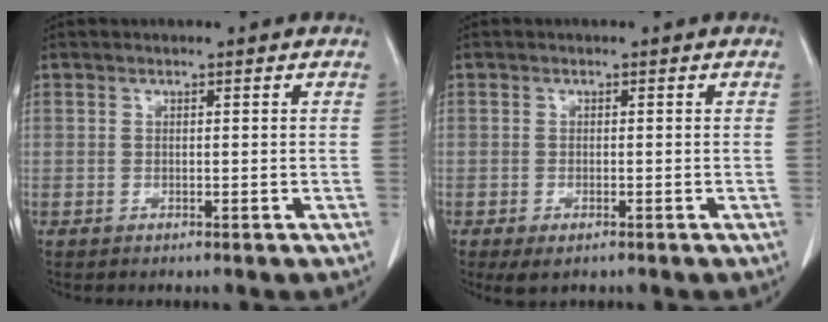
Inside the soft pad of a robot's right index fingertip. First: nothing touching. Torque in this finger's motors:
{"motor_torque": [0.32, -0.27, 0.08, 0.01]}